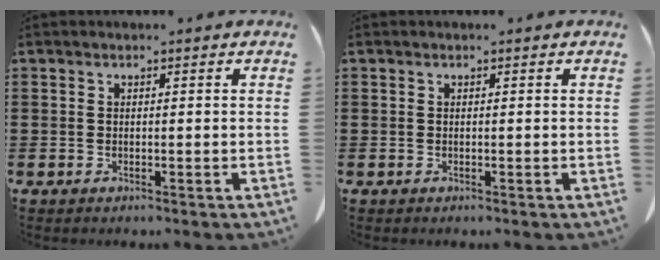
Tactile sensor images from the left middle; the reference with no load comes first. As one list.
[{"total": 0.0}]